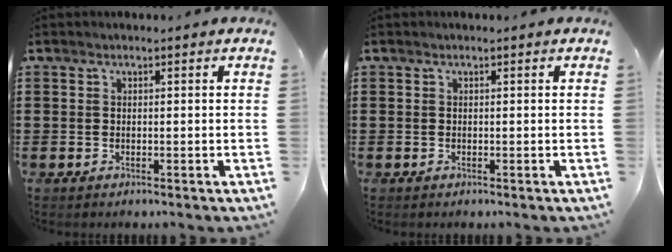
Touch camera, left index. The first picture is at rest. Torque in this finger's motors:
{"motor_torque": [0.00, 0.00, 0.02, -0.01]}